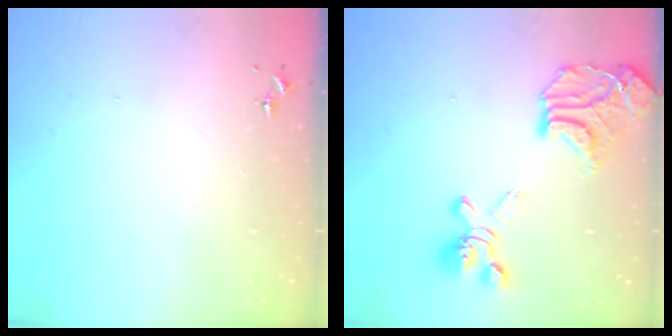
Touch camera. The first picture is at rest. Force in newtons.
{"total": 20.9, "press": 20.8, "slide": 2.0}